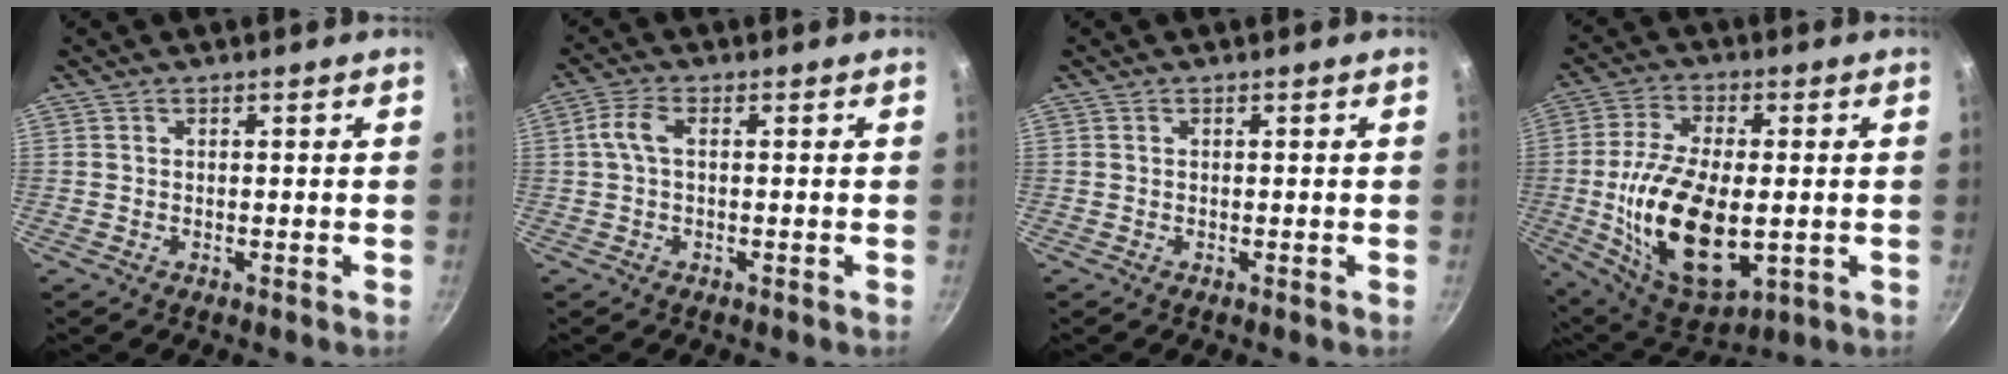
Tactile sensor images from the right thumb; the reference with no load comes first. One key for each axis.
{"total": 4.1, "fx": 0.5, "fy": 1.7, "fz": 3.7, "tx": -0.089, "ty": 0.013, "tz": 0.007}
{"total": 0.0}
{"total": 19.9, "fx": -2.1, "fy": 10.0, "fz": 17.0, "tx": -0.313, "ty": 0.001, "tz": -0.026}